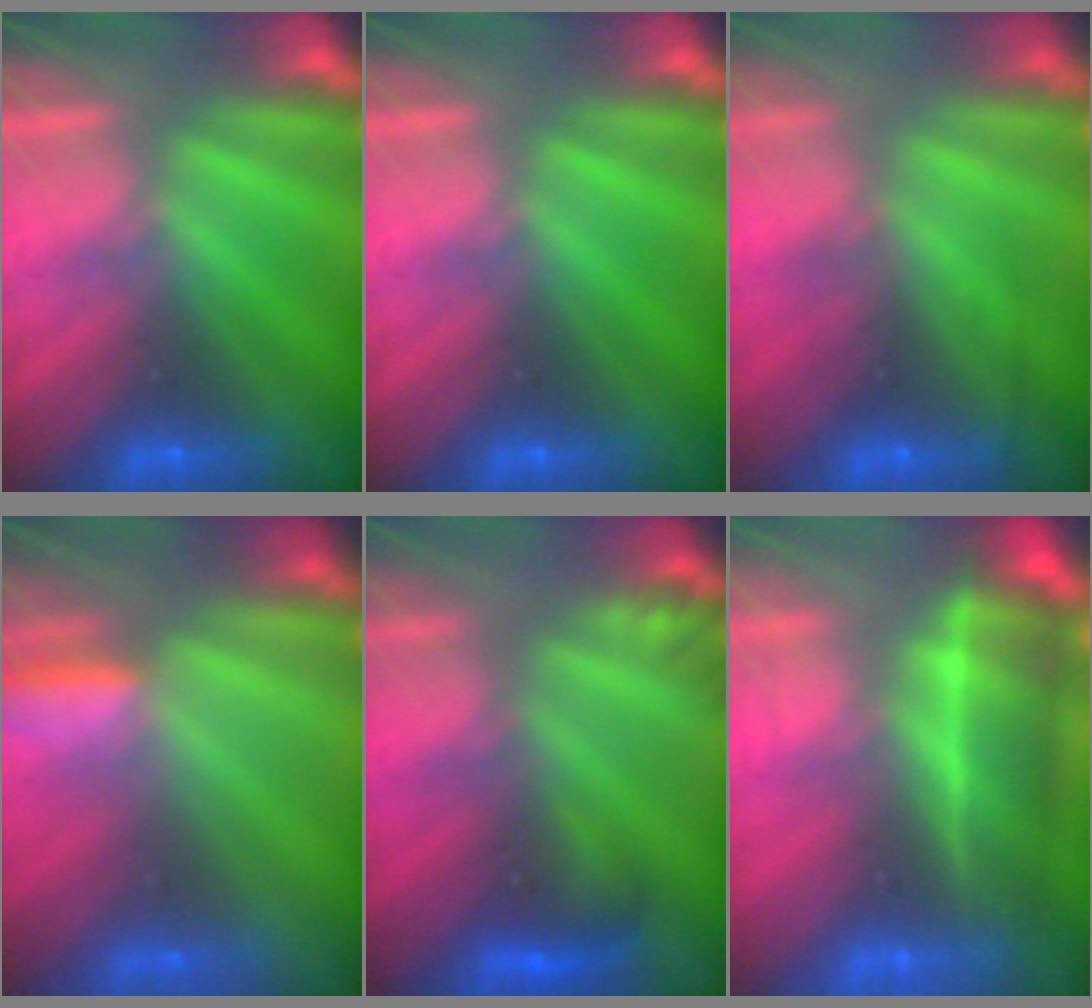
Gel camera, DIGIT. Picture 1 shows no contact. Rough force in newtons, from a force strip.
{"total": 0.0}
{"total": 2.4}
{"total": 3.0}
{"total": 2.9}
{"total": 7.0}